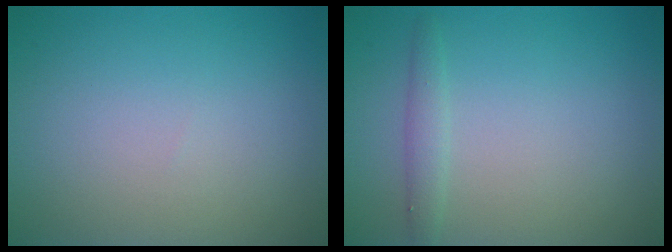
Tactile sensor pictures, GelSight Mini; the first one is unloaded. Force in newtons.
{"total": 1.3, "press": 1.3, "slide": 0.2}